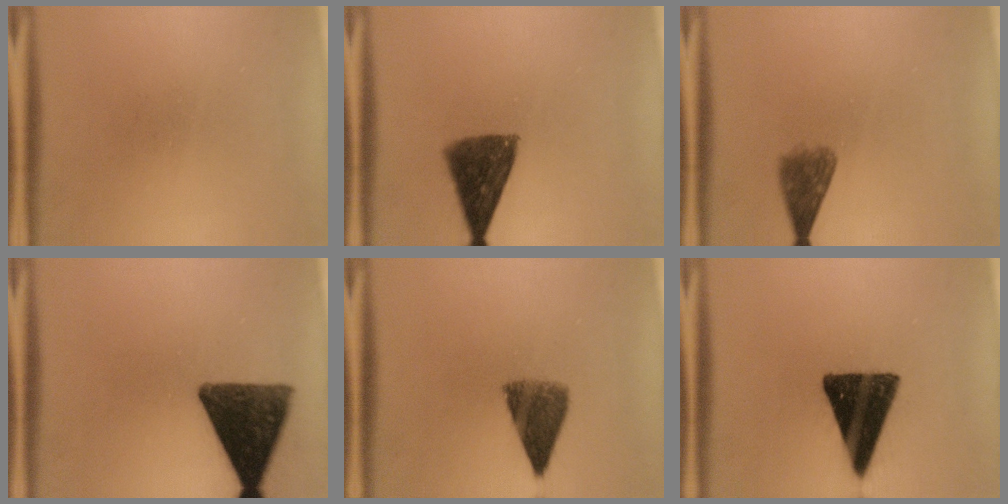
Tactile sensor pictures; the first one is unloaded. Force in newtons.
{"total": 9.8}
{"total": 4.1}
{"total": 12.4}
{"total": 6.7}
{"total": 15.8}